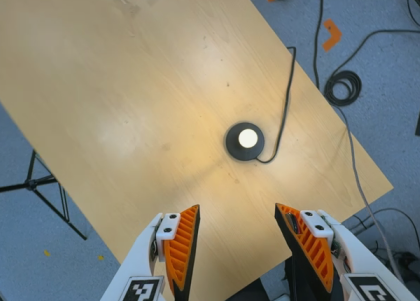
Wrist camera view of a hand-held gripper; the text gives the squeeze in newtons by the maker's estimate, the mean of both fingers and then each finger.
{"total": 0.0}